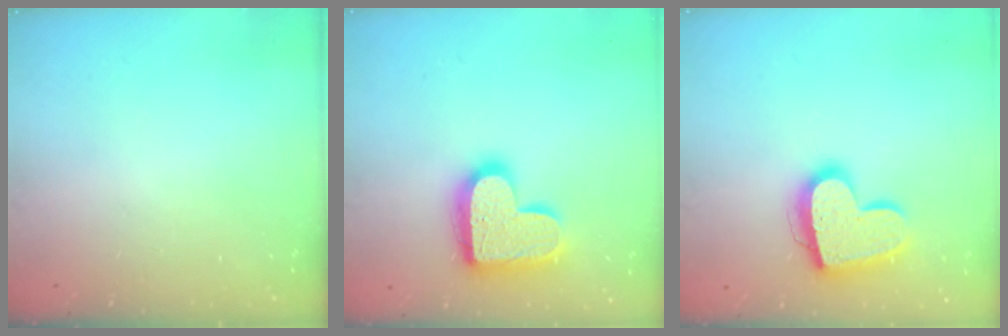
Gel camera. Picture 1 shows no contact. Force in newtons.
{"total": 18.7, "press": 18.6, "slide": 1.1}
{"total": 17.7, "press": 17.6, "slide": 1.5}